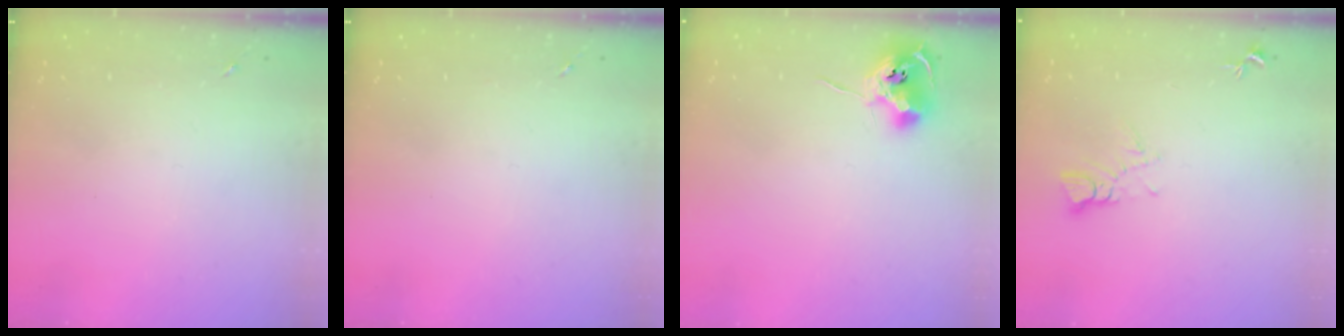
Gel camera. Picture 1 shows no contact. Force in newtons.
{"total": 0.0}
{"total": 9.9, "press": 9.8, "slide": 0.9}
{"total": 5.2, "press": 5.2, "slide": 0.3}